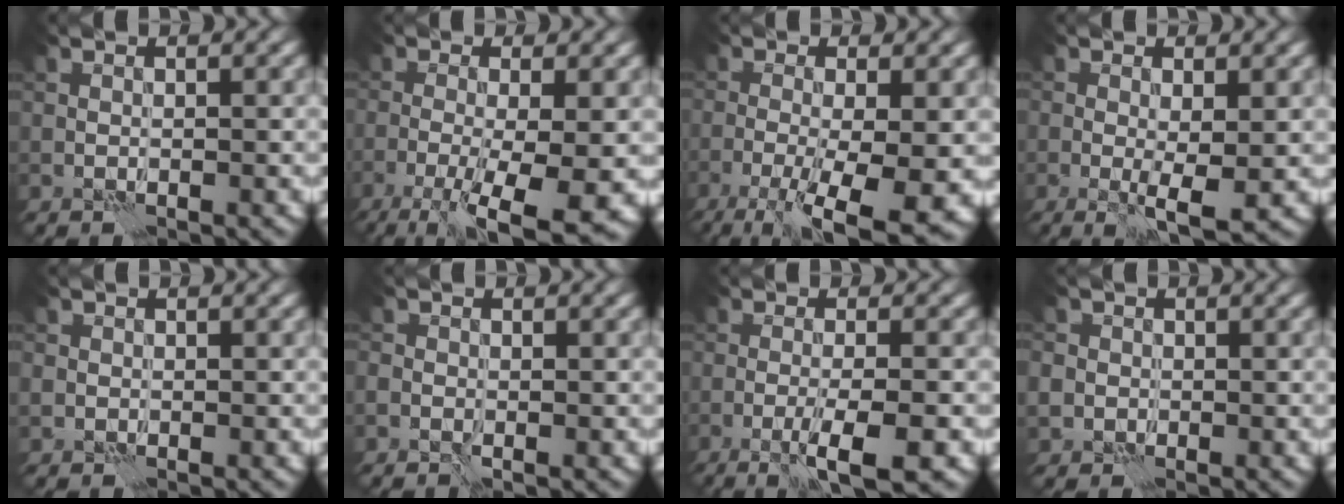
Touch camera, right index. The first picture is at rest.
{"total": 8.5, "force": [-4.0, 1.9, 7.2], "torque": [-0.120, -0.013, -0.064]}
{"total": 9.0, "force": [-4.3, 2.2, 7.6], "torque": [-0.127, -0.016, -0.066]}
{"total": 3.6, "force": [-0.8, 1.0, 3.3], "torque": [-0.058, -0.010, -0.012]}
{"total": 0.7, "force": [-0.1, 0.6, 0.0], "torque": [0.002, -0.002, -0.003]}
{"total": 0.9, "force": [-0.5, 0.7, 0.4], "torque": [-0.004, -0.001, -0.012]}
{"total": 4.6, "force": [-2.4, 0.4, 3.9], "torque": [-0.060, 0.003, -0.046]}
{"total": 4.5, "force": [-0.3, 4.3, 1.4], "torque": [-0.031, 0.016, -0.035]}